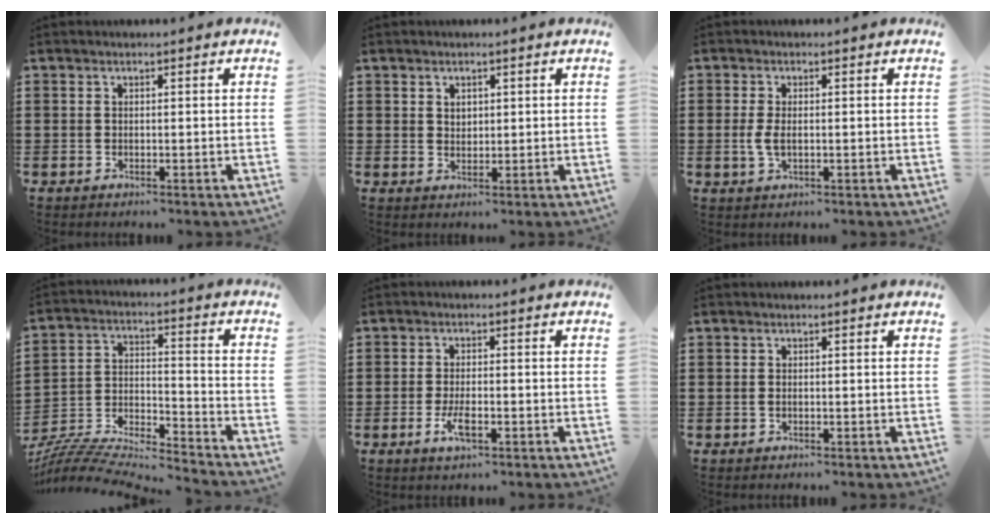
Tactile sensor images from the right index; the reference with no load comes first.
{"total": 1.5, "force": [1.0, 1.1, 0.5], "torque": [-0.011, 0.006, 0.018]}
{"total": 3.0, "force": [-0.1, 1.3, 2.6], "torque": [-0.066, -0.002, -0.008]}
{"total": 6.4, "force": [-6.1, 0.6, 1.8], "torque": [-0.042, -0.012, -0.125]}
{"total": 3.7, "force": [-1.4, 1.2, 3.2], "torque": [-0.067, -0.004, -0.028]}
{"total": 0.6, "force": [-0.1, 0.3, 0.5], "torque": [-0.013, -0.001, -0.002]}